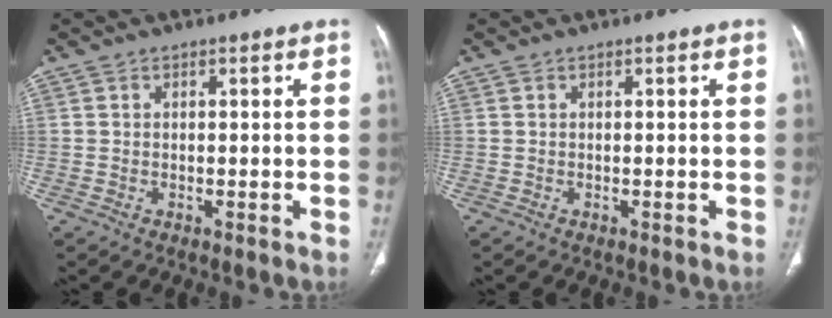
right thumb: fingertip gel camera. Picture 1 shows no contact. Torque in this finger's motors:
{"motor_torque": [0.00, 0.00, -0.03, 0.02, 0.00]}